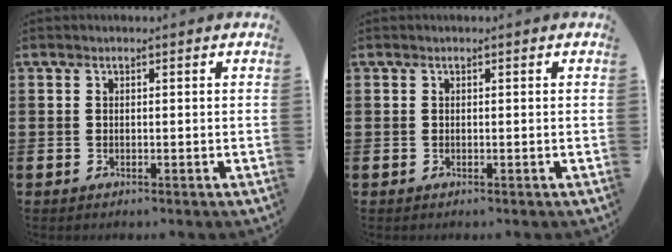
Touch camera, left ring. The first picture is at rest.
{"total": 0.0}